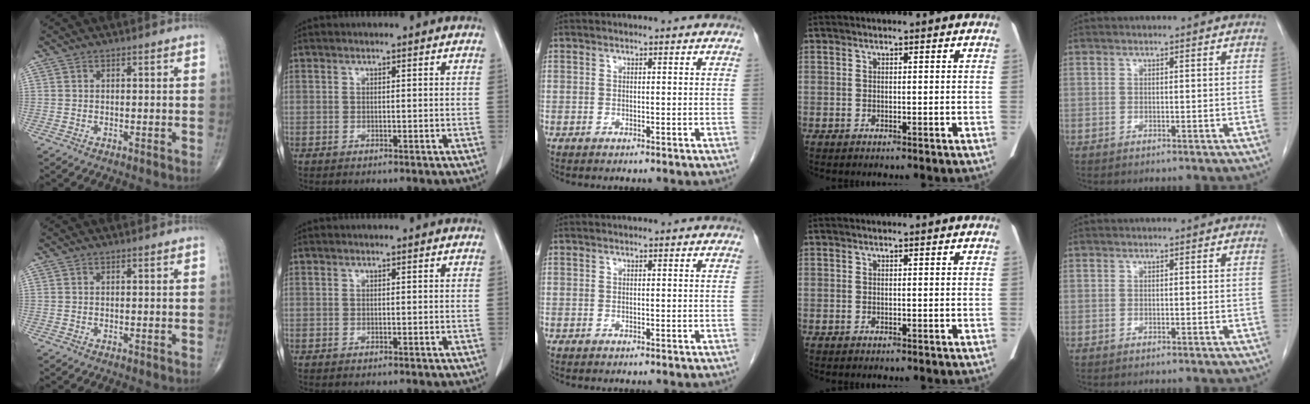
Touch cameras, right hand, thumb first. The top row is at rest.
{}